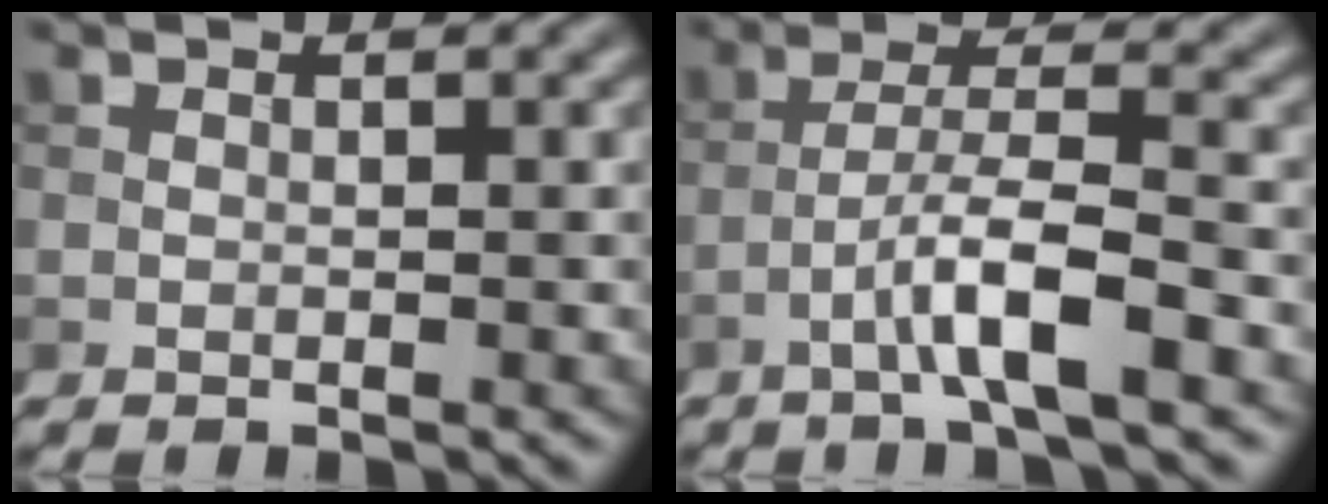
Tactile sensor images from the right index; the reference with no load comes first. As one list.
[{"total": 5.0, "force": [-2.5, 0.5, 4.3], "torque": [-0.075, 0.016, -0.050]}]